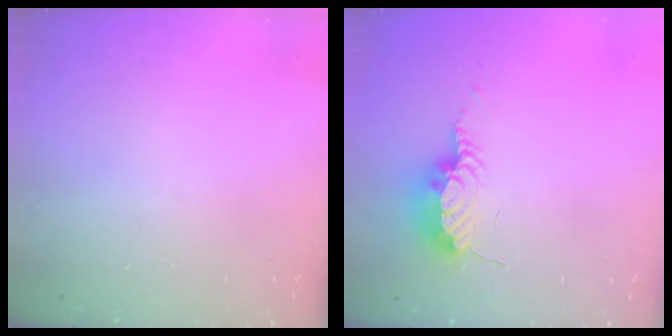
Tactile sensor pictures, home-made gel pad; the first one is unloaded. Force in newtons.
{"total": 8.0, "press": 7.8, "slide": 1.8}